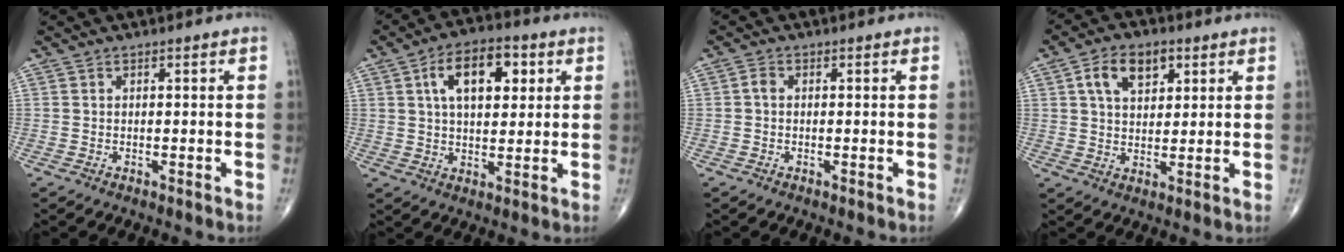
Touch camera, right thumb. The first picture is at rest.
{"total": 12.0, "force": [3.9, 6.4, 9.4], "torque": [-0.130, 0.001, 0.061]}
{"total": 1.0, "force": [0.0, 0.8, 0.7], "torque": [-0.009, 0.001, -0.005]}
{"total": 8.5, "force": [3.4, 5.2, 5.7], "torque": [-0.079, -0.003, 0.057]}